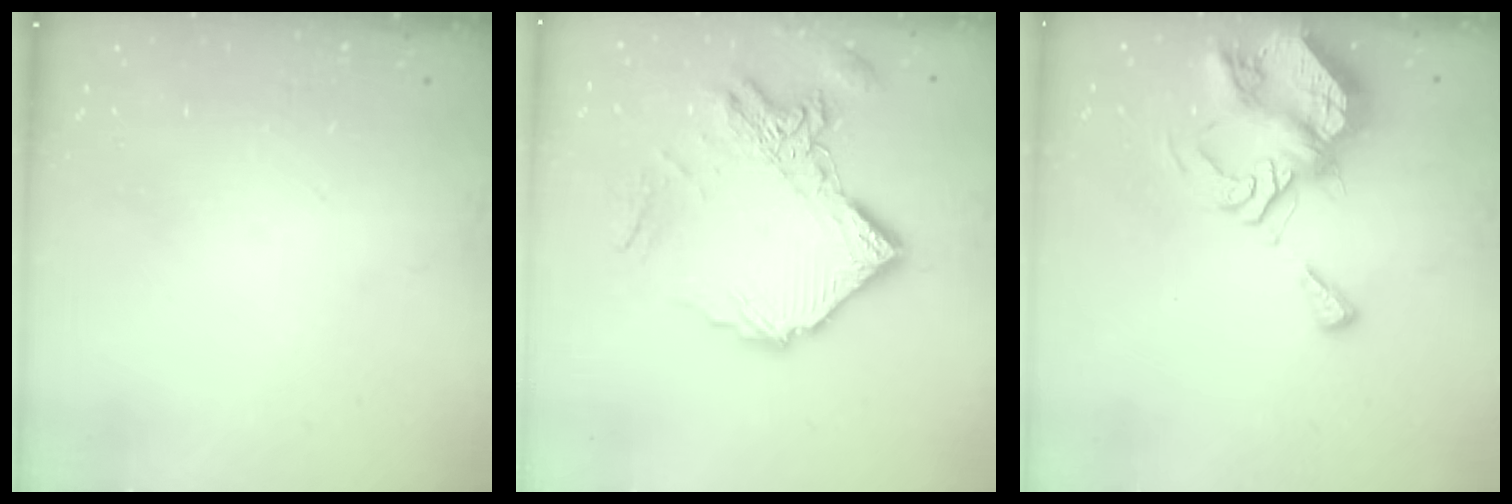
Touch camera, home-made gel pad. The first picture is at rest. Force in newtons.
{"total": 17.1, "press": 17.0, "slide": 1.8}
{"total": 9.6, "press": 9.6, "slide": 1.1}